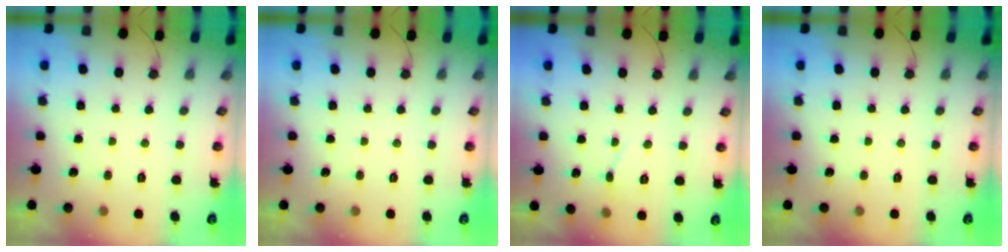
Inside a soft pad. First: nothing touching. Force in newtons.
{"total": 0.0}
{"total": 2.9, "press": 2.9, "slide": 0.3}
{"total": 0.0}